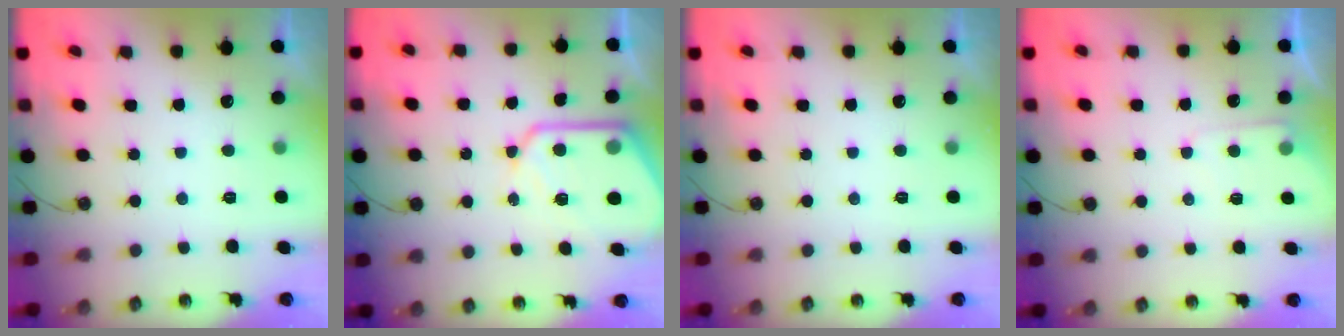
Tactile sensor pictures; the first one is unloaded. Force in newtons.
{"total": 13.3, "press": 13.2, "slide": 1.5}
{"total": 0.0}
{"total": 5.1, "press": 5.1, "slide": 0.7}